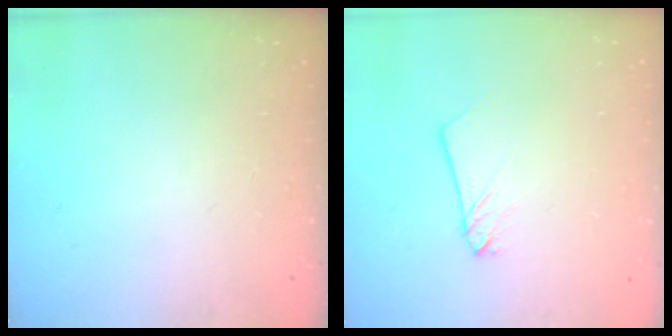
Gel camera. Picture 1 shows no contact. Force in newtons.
{"total": 2.2, "press": 2.2, "slide": 0.1}